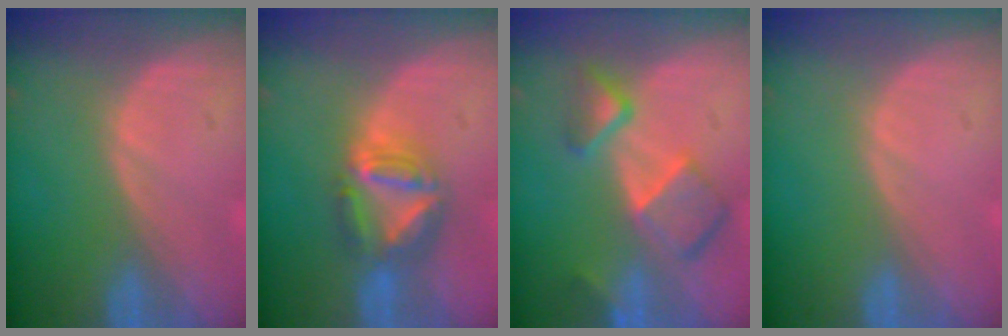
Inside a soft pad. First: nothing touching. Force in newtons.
{"total": 7.4, "press": 6.5, "slide": 3.6}
{"total": 7.9, "press": 6.9, "slide": 3.9}
{"total": 0.0}